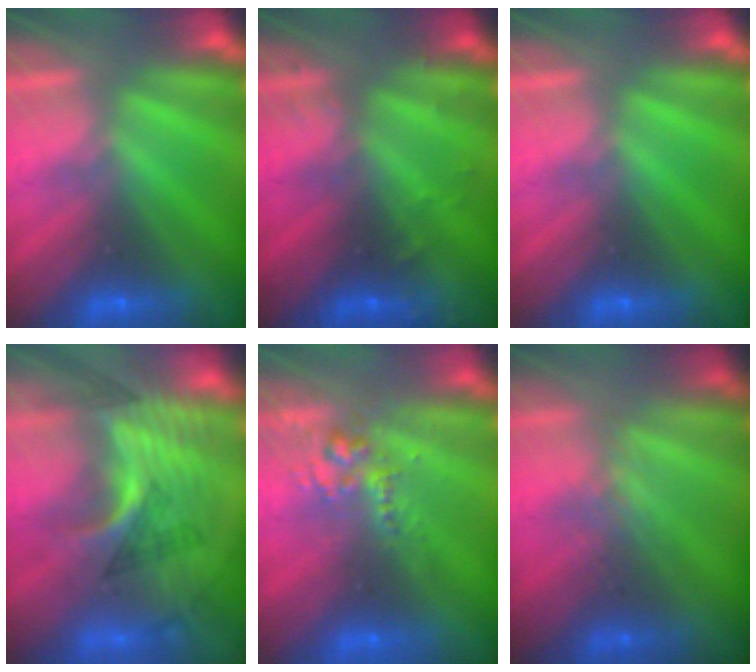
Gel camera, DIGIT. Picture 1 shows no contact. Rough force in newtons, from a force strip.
{"total": 2.9}
{"total": 0.0}
{"total": 2.9}
{"total": 2.5}
{"total": 2.6}